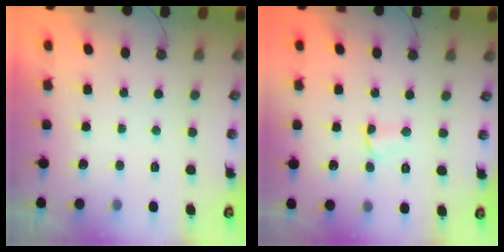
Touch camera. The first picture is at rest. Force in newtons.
{"total": 2.5, "press": 2.4, "slide": 0.4}